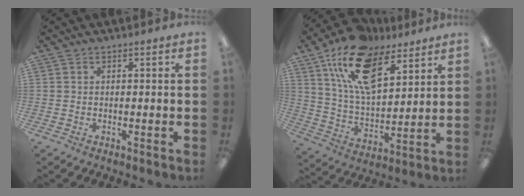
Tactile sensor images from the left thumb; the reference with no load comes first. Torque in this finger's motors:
{"motor_torque": [0.48, 0.45, 1.23, -1.54, 0.54]}